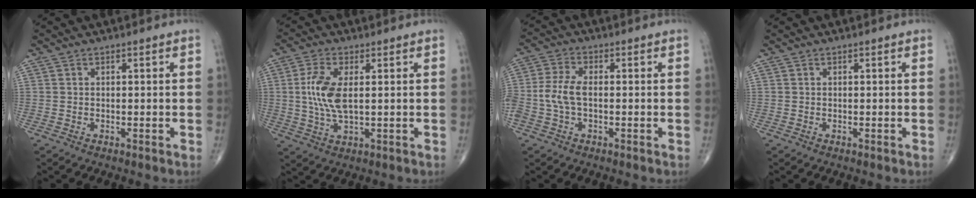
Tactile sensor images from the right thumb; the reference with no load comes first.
{"total": 8.1, "force": [0.9, 3.4, 7.3], "torque": [-0.165, -0.005, 0.020]}
{"total": 5.9, "force": [-0.9, 3.2, 4.9], "torque": [-0.124, 0.018, -0.021]}
{"total": 0.0}